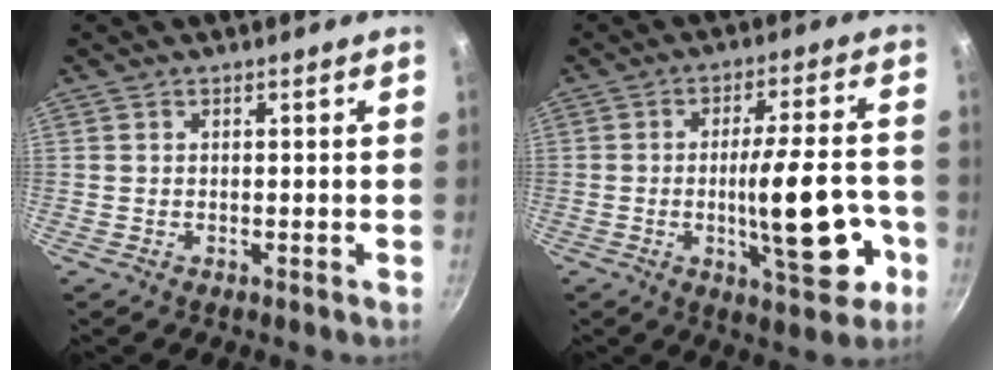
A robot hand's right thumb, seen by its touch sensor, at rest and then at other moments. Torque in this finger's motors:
{"motor_torque": [2.63, 2.38, 1.80, -0.50, 0.42]}